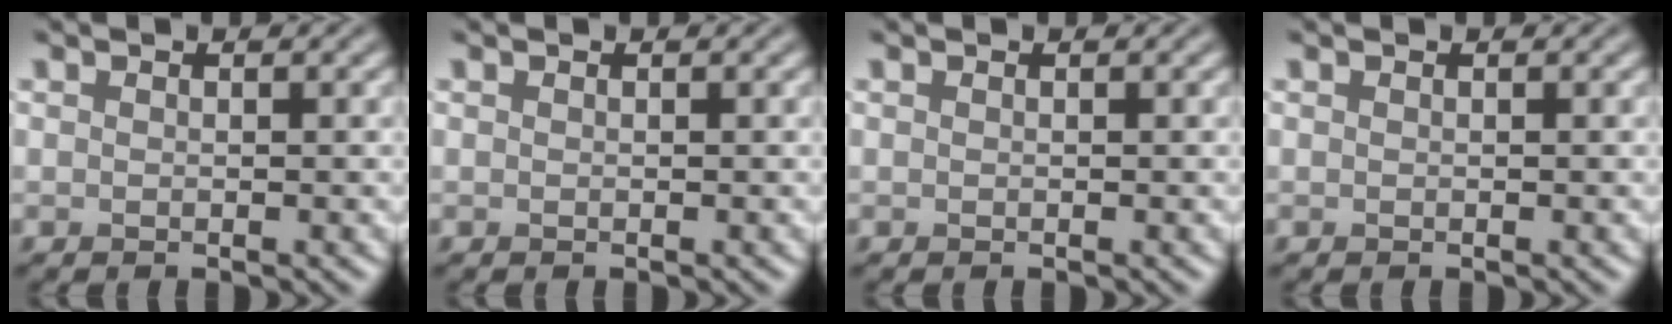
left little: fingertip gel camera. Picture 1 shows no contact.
{"total": 0.0}
{"total": 0.0}
{"total": 0.0}